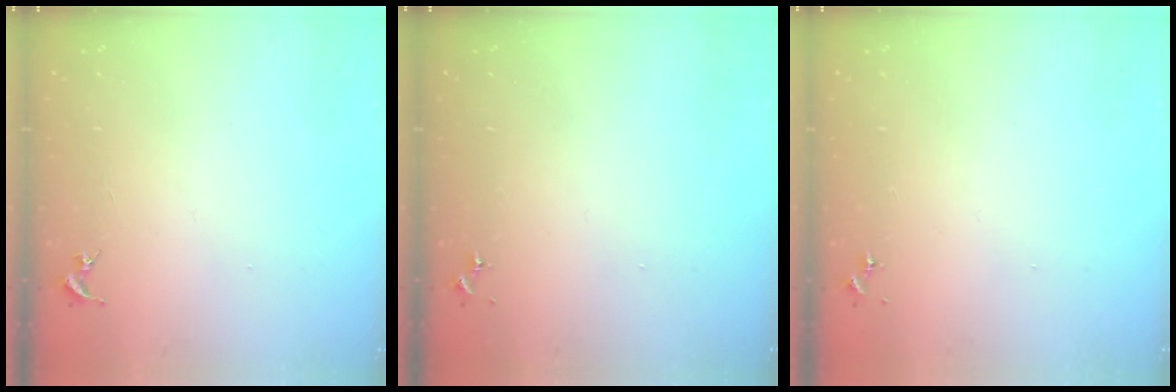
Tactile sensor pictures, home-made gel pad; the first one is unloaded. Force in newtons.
{"total": 0.0}
{"total": 0.0}